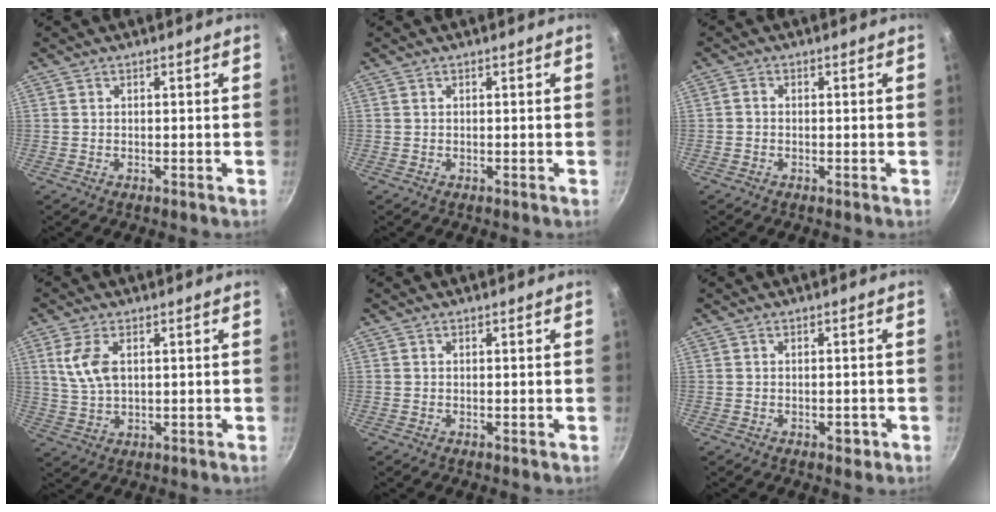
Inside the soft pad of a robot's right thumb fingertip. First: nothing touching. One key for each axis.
{"total": 0.0}
{"total": 1.0, "fx": -0.4, "fy": 0.7, "fz": 0.5, "tx": -0.009, "ty": 0.004, "tz": -0.010}
{"total": 6.8, "fx": 2.0, "fy": 3.7, "fz": 5.3, "tx": -0.104, "ty": -0.009, "tz": 0.044}
{"total": 0.0}
{"total": 2.1, "fx": -0.8, "fy": 1.3, "fz": 1.4, "tx": -0.011, "ty": 0.009, "tz": -0.006}